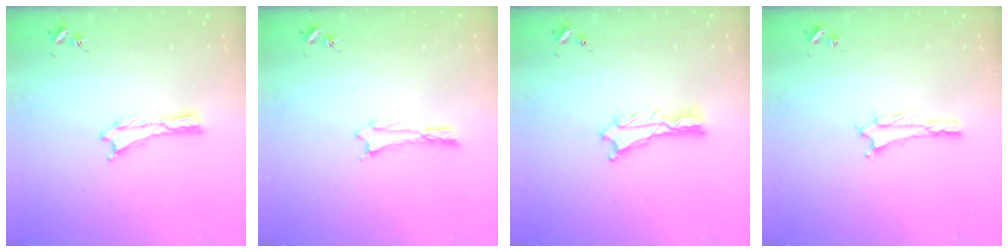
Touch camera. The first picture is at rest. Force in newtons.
{"total": 0.0}
{"total": 1.3, "press": 1.3, "slide": 0.1}
{"total": 1.5, "press": 1.5, "slide": 0.3}